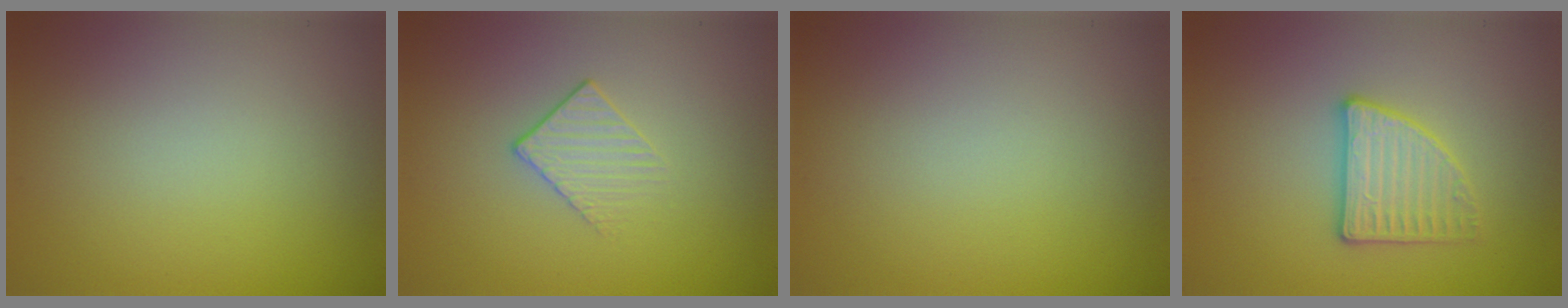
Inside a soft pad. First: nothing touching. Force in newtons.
{"total": 1.5, "press": 0.9, "slide": 1.2}
{"total": 0.0}
{"total": 3.1, "press": 2.9, "slide": 0.9}